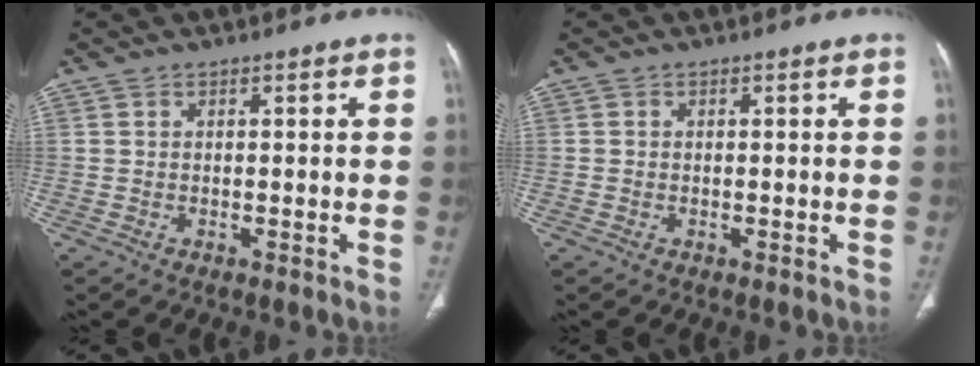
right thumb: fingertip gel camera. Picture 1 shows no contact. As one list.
[{"total": 0.0}]